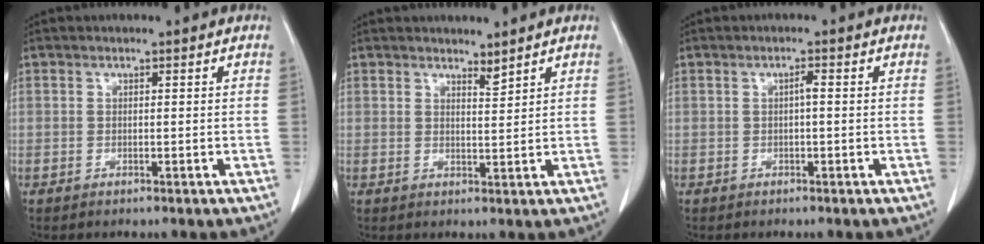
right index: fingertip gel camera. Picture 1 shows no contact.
{"total": 1.6, "force": [1.5, 0.1, 0.4], "torque": [-0.009, -0.008, 0.029]}
{"total": 1.1, "force": [-0.1, 0.1, 1.1], "torque": [-0.017, 0.003, -0.001]}